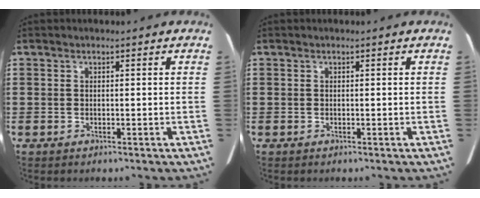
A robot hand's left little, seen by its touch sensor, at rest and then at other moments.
{"total": 0.0}